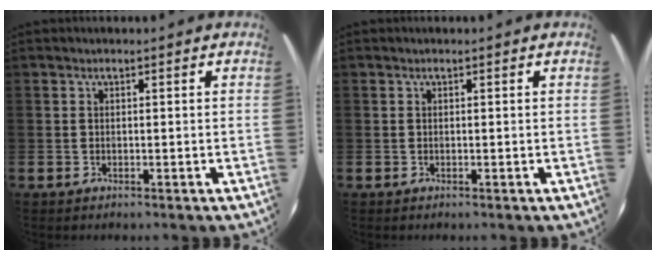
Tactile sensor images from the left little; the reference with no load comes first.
{"total": 0.0}